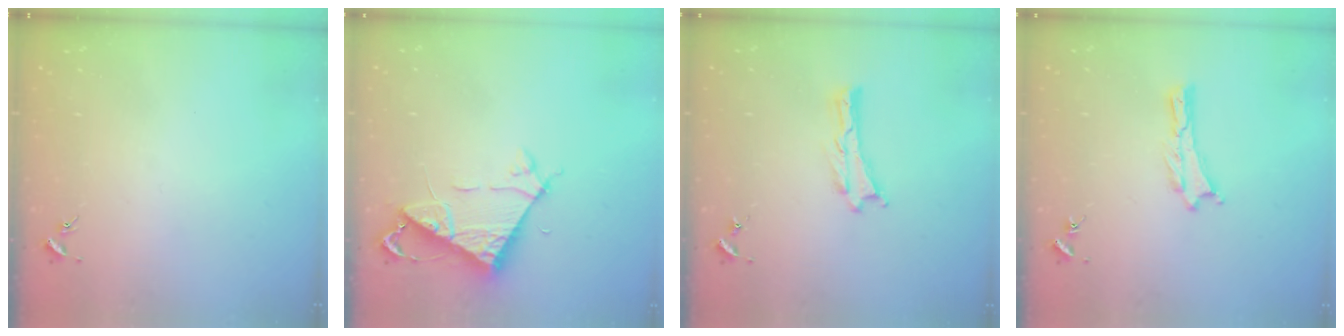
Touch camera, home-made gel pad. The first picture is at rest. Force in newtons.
{"total": 7.1, "press": 7.0, "slide": 0.5}
{"total": 0.0}
{"total": 0.0}